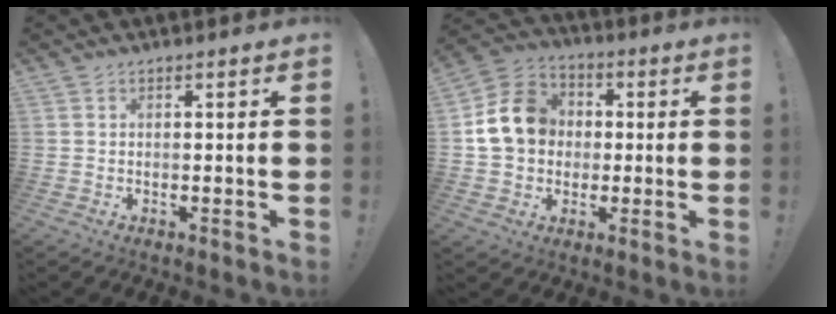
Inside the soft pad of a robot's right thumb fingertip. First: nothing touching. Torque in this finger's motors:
{"motor_torque": [0.22, 0.28, 0.77, -0.08, 0.09]}